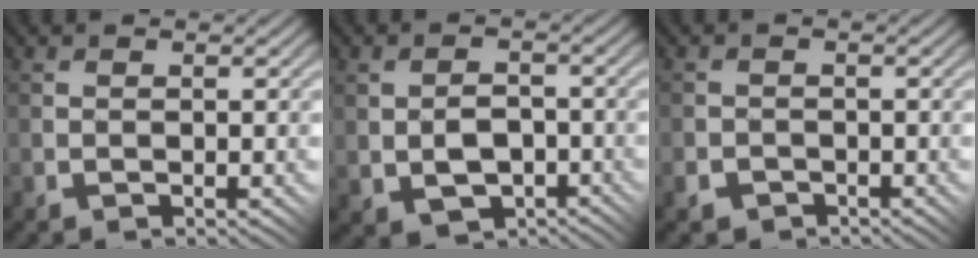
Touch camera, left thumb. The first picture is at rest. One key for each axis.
{"total": 5.3, "fx": -1.3, "fy": 3.6, "fz": 3.6, "tx": -0.081, "ty": -0.007, "tz": -0.023}
{"total": 1.9, "fx": -1.2, "fy": 1.4, "fz": 0.1, "tx": -0.001, "ty": 0.001, "tz": -0.024}